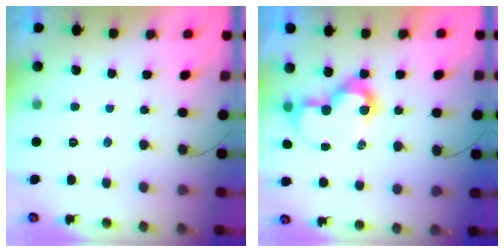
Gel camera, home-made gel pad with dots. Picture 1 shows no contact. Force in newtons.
{"total": 10.0, "press": 10.0, "slide": 0.3}